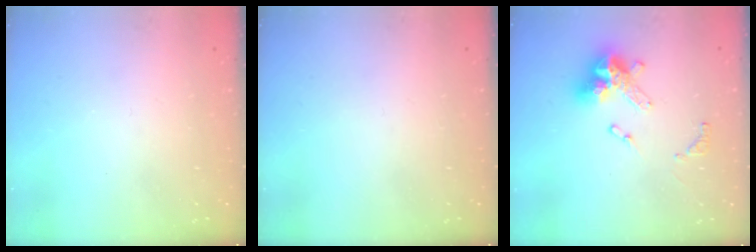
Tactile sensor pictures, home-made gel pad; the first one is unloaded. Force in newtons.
{"total": 0.0}
{"total": 13.1, "press": 13.0, "slide": 1.4}